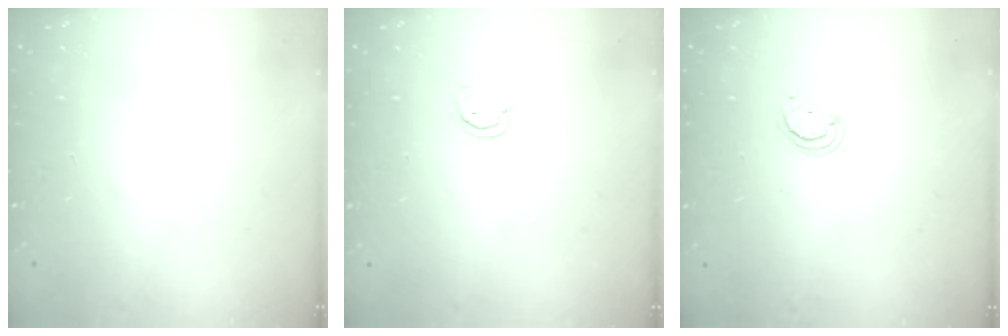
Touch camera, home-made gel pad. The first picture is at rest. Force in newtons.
{"total": 2.7, "press": 2.6, "slide": 0.3}
{"total": 2.6, "press": 2.6, "slide": 0.3}